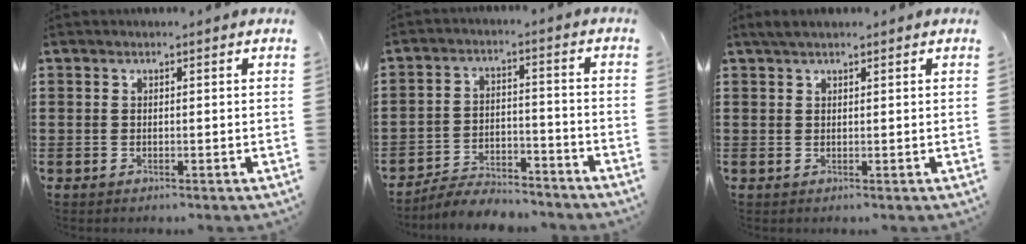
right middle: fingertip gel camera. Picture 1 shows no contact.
{"total": 5.6, "force": [-5.4, 0.9, 1.0], "torque": [-0.015, 0.011, -0.106]}
{"total": 1.2, "force": [0.9, 0.2, 0.7], "torque": [-0.016, 0.002, 0.016]}